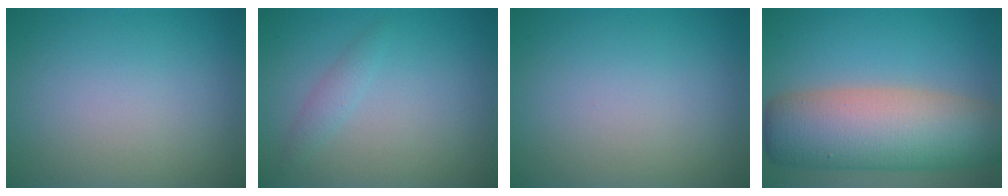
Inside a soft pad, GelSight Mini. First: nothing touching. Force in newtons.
{"total": 1.2, "press": 1.2, "slide": 0.1}
{"total": 0.0}
{"total": 11.1, "press": 11.1, "slide": 0.7}